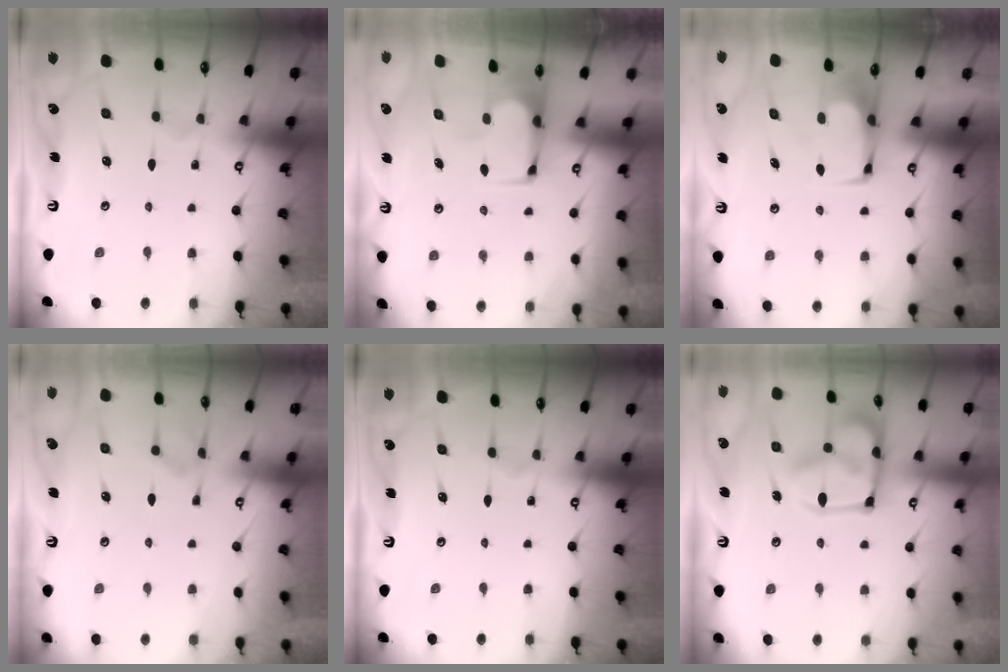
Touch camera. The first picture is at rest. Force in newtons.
{"total": 1.5, "press": 1.5, "slide": 0.1}
{"total": 1.9, "press": 1.8, "slide": 0.6}
{"total": 1.6, "press": 0.9, "slide": 1.3}
{"total": 0.0}
{"total": 16.4, "press": 16.3, "slide": 0.7}